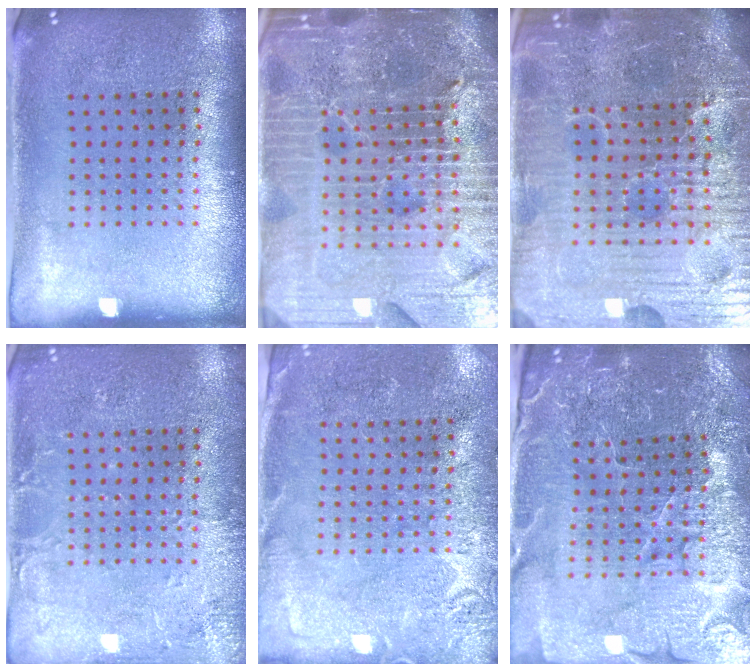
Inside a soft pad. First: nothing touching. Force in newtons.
{"total": 7.1, "press": 6.2, "slide": 3.5}
{"total": 6.8, "press": 6.1, "slide": 3.0}
{"total": 2.9, "press": 2.9, "slide": 0.4}
{"total": 2.8, "press": 2.6, "slide": 0.9}
{"total": 4.3, "press": 4.2, "slide": 1.0}